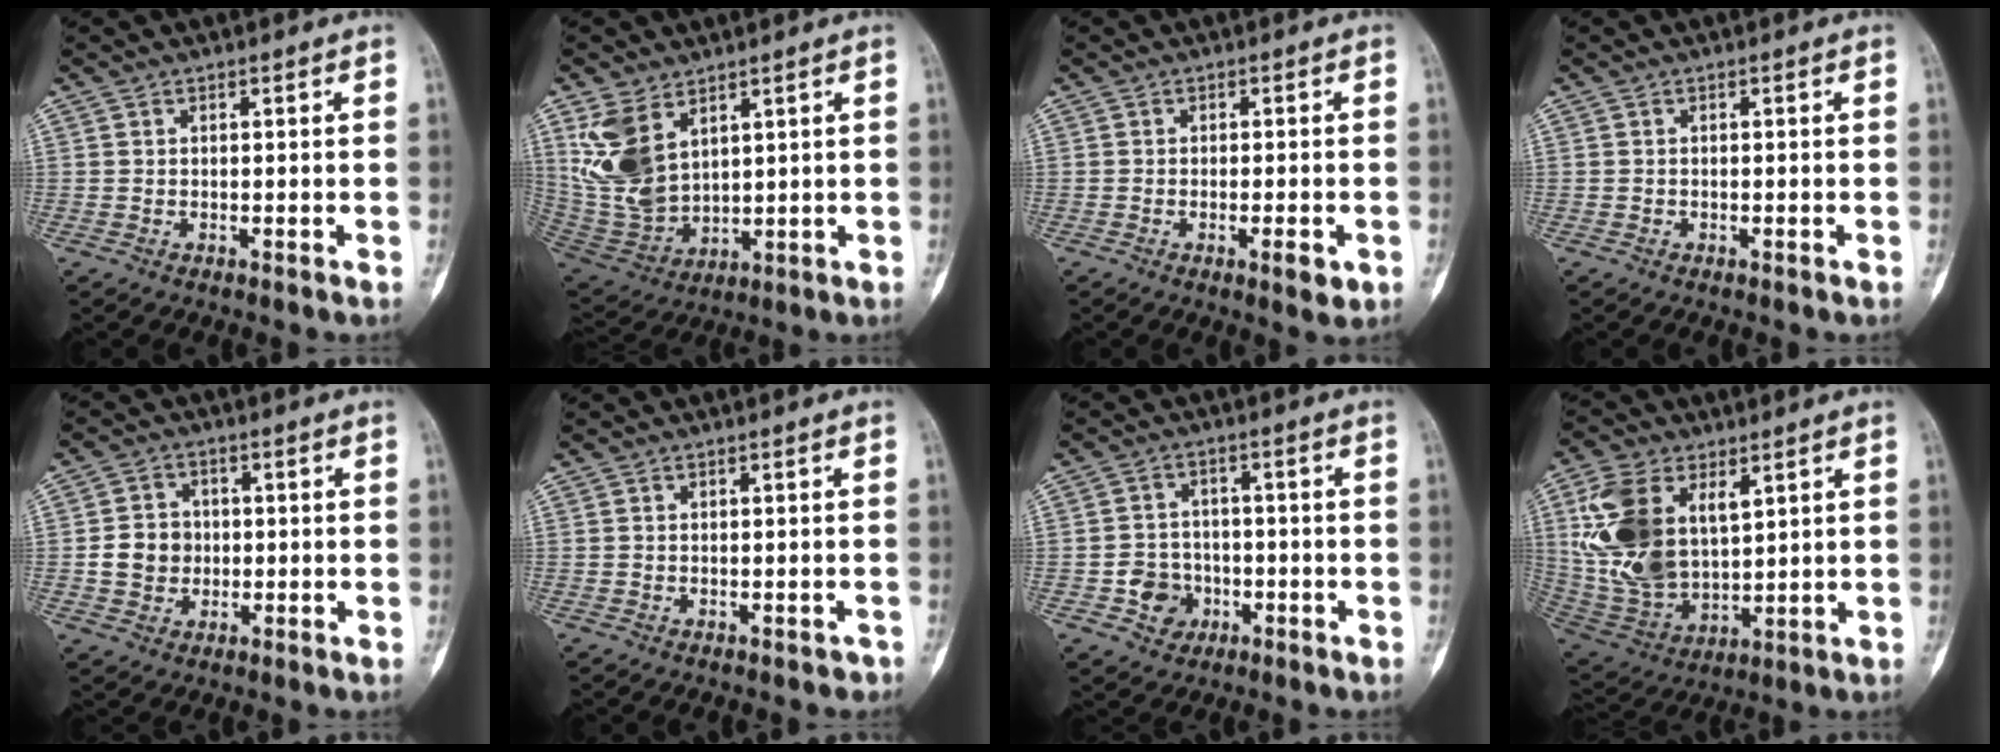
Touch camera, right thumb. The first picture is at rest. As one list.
[{"total": 12.2, "force": [5.6, 7.3, 8.0], "torque": [-0.154, -0.024, 0.135]}, {"total": 3.9, "force": [-1.5, 1.1, 3.5], "torque": [-0.045, -0.001, -0.019]}, {"total": 0.0}, {"total": 6.5, "force": [-0.4, 5.8, 2.9], "torque": [-0.027, 0.008, -0.010]}, {"total": 0.8, "force": [-0.5, 0.5, 0.2], "torque": [0.002, 0.009, -0.006]}, {"total": 6.2, "force": [-2.2, 5.4, 2.0], "torque": [-0.002, 0.018, -0.035]}, {"total": 17.7, "force": [5.7, 10.6, 13.0], "torque": [-0.250, -0.021, 0.122]}]